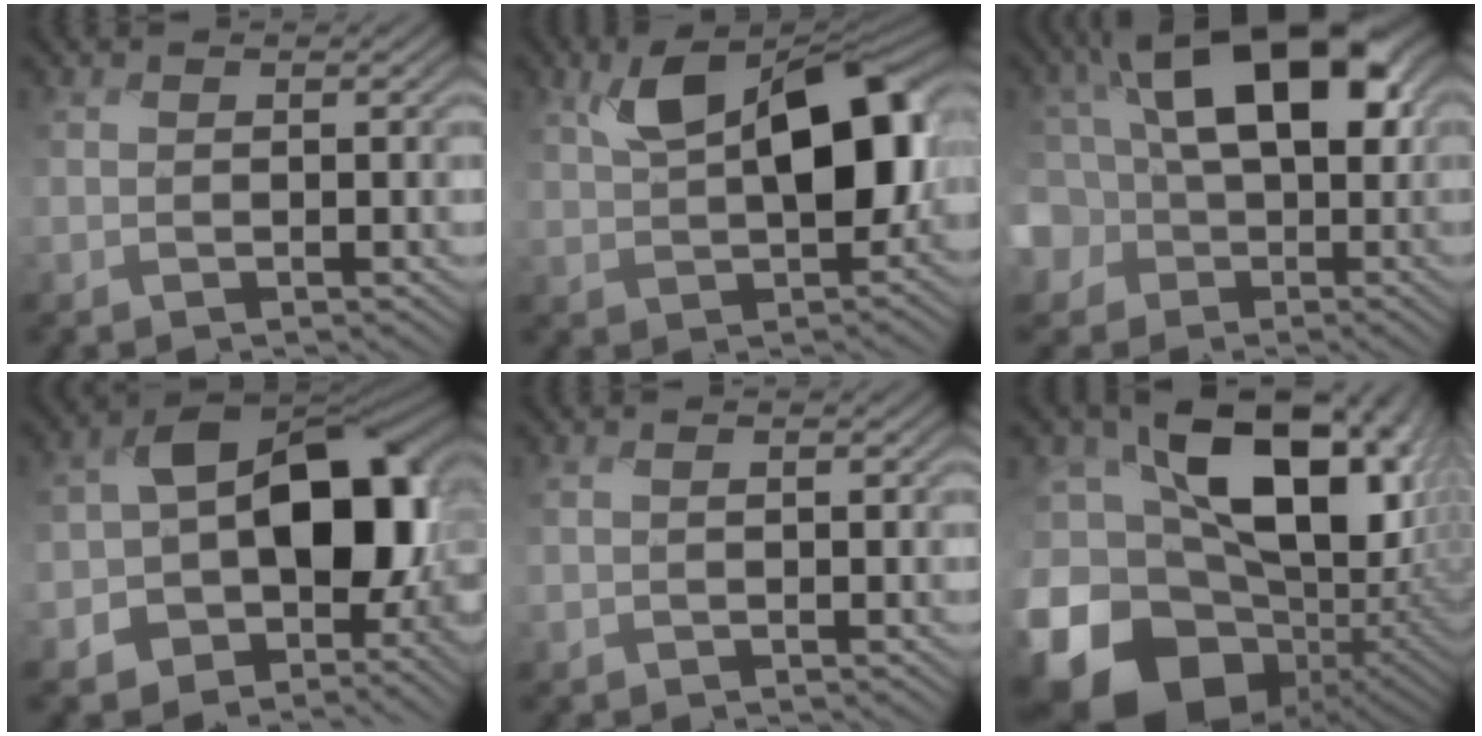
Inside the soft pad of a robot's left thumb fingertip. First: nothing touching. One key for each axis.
{"total": 13.0, "fx": 1.8, "fy": 7.1, "fz": 10.7, "tx": -0.182, "ty": 0.005, "tz": 0.034}
{"total": 17.7, "fx": 1.9, "fy": 12.2, "fz": 12.6, "tx": -0.213, "ty": 0.019, "tz": 0.020}
{"total": 16.9, "fx": -1.0, "fy": 11.6, "fz": 12.3, "tx": -0.181, "ty": -0.035, "tz": -0.006}
{"total": 1.1, "fx": 0.0, "fy": 0.7, "fz": 0.8, "tx": -0.019, "ty": -0.001, "tz": 0.001}
{"total": 21.3, "fx": -5.0, "fy": 14.9, "fz": 14.3, "tx": -0.278, "ty": -0.029, "tz": -0.082}